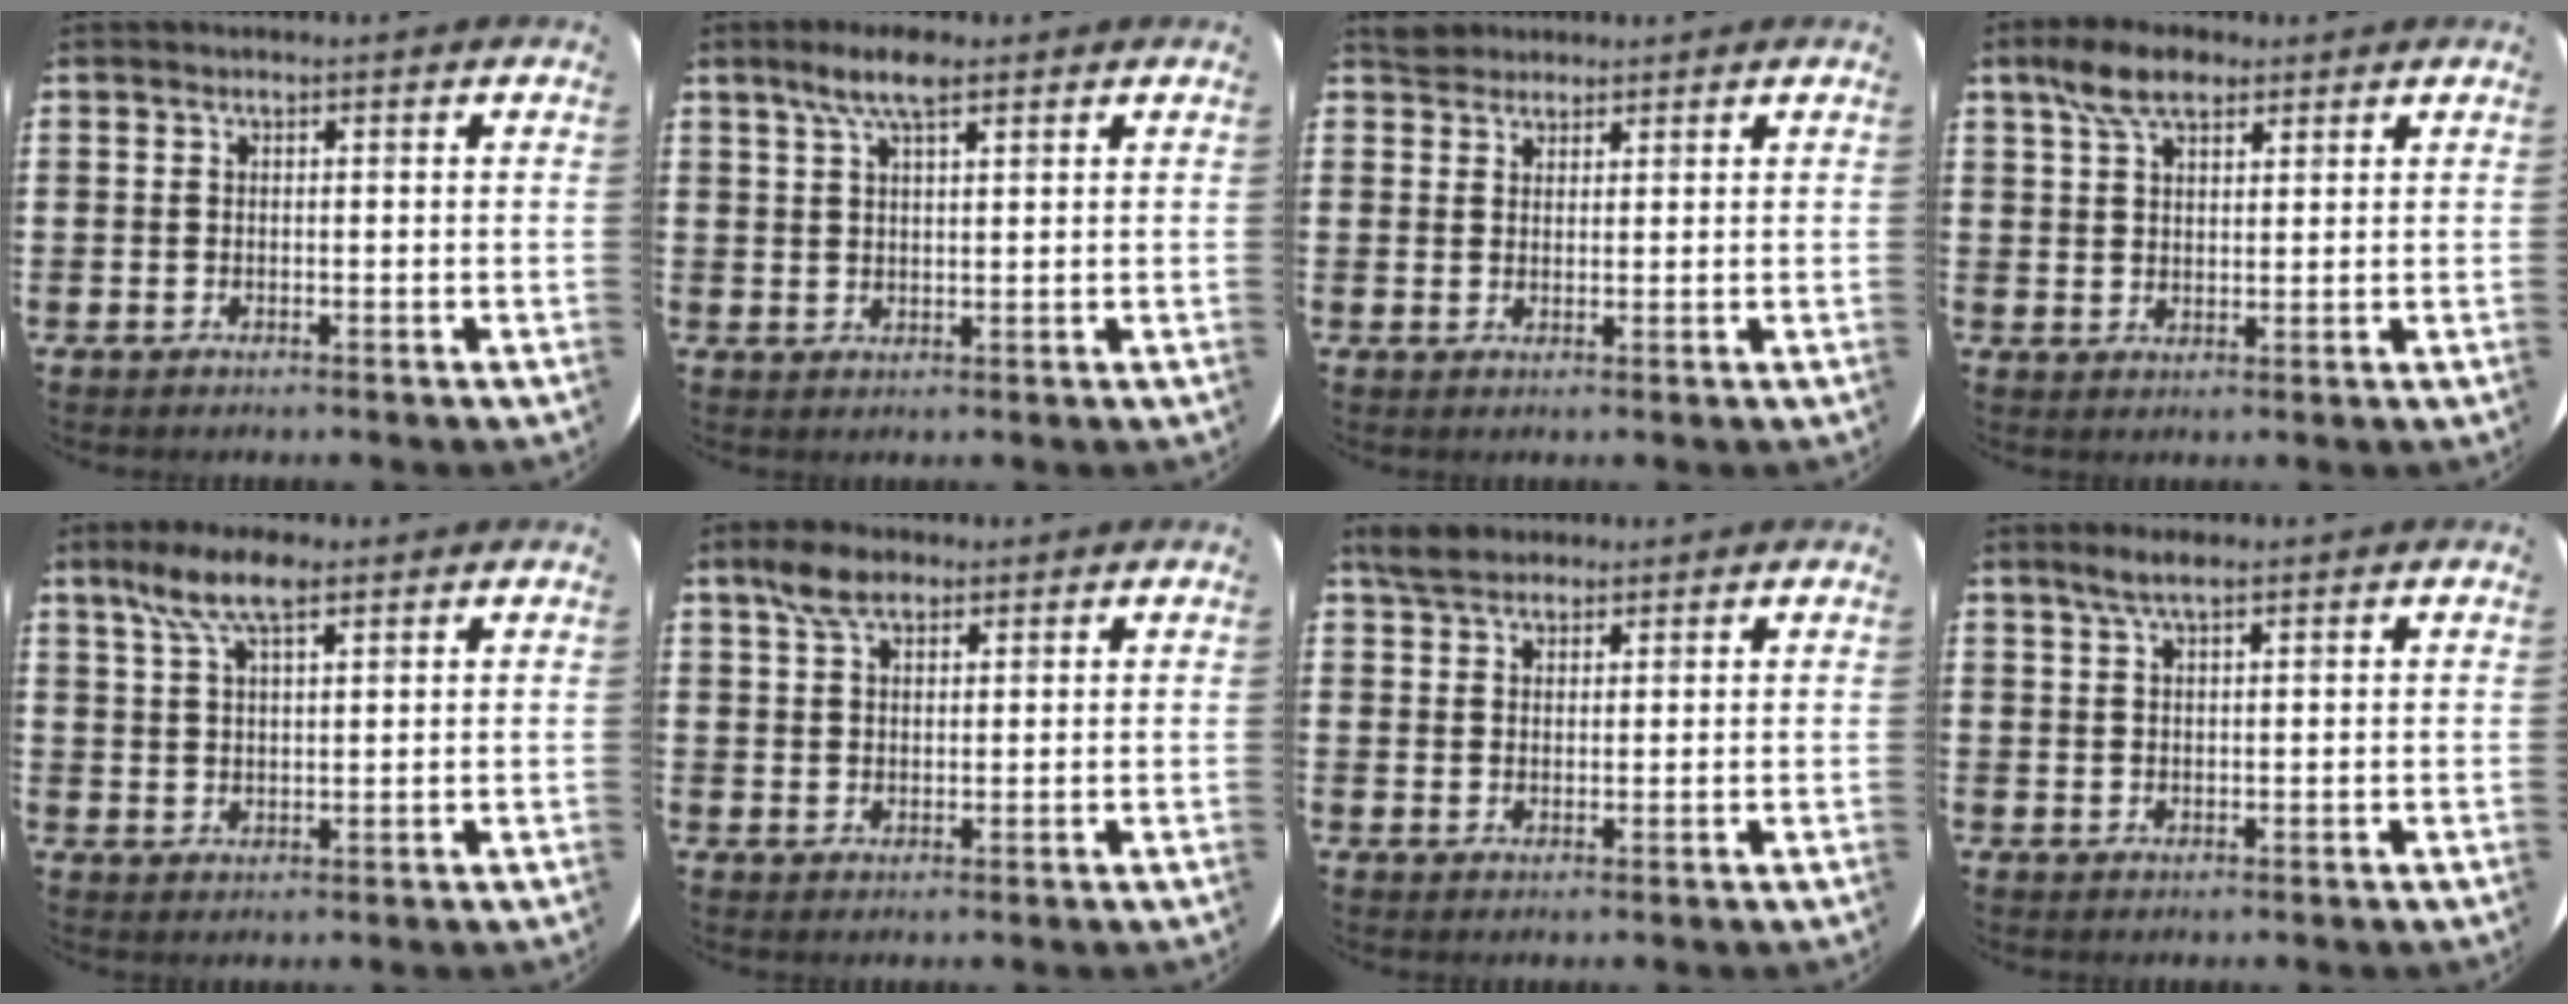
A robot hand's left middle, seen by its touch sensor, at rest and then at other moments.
{"total": 5.4, "force": [3.6, 1.6, 3.7], "torque": [-0.073, 0.004, 0.060]}
{"total": 2.9, "force": [2.7, 1.1, 0.1], "torque": [-0.001, 0.002, 0.051]}
{"total": 6.1, "force": [4.3, 2.9, 3.2], "torque": [-0.065, 0.003, 0.079]}
{"total": 7.4, "force": [4.9, 2.6, 4.9], "torque": [-0.101, 0.000, 0.087]}
{"total": 4.5, "force": [3.2, 2.2, 2.3], "torque": [-0.045, 0.006, 0.058]}
{"total": 3.6, "force": [3.2, 1.5, 0.7], "torque": [-0.016, 0.000, 0.061]}
{"total": 2.7, "force": [2.0, 0.4, 1.7], "torque": [-0.037, 0.005, 0.035]}